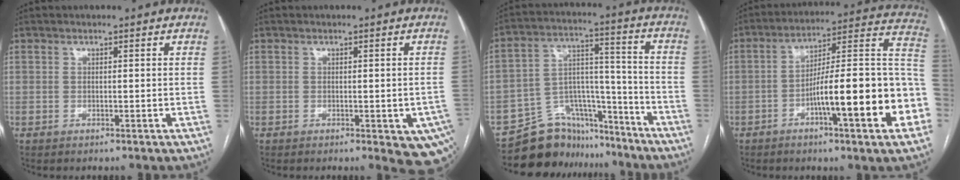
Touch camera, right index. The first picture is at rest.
{"total": 8.4, "force": [-4.1, 3.1, 6.6], "torque": [-0.059, -0.007, -0.053]}
{"total": 14.0, "force": [-12.3, 6.4, 2.1], "torque": [-0.028, 0.061, -0.197]}
{"total": 20.7, "force": [-6.4, 2.4, 19.5], "torque": [-0.209, 0.030, -0.089]}